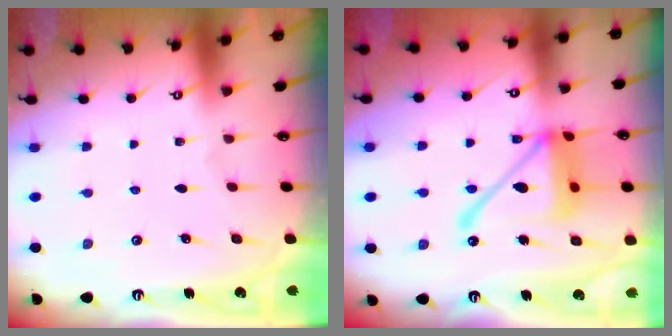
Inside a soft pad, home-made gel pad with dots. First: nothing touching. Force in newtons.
{"total": 17.8, "press": 17.7, "slide": 1.8}